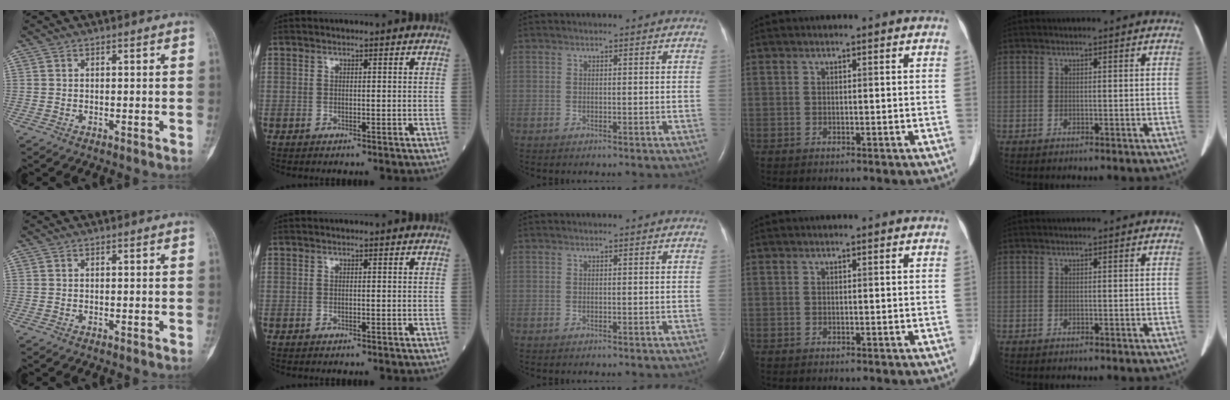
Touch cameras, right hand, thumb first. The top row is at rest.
{}